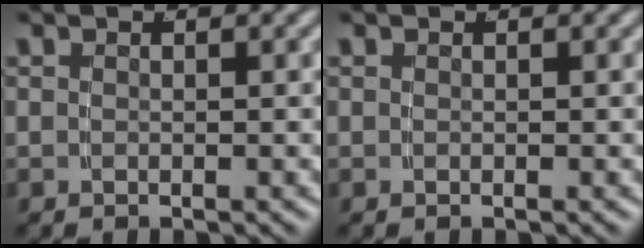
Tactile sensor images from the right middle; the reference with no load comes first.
{"total": 0.0}